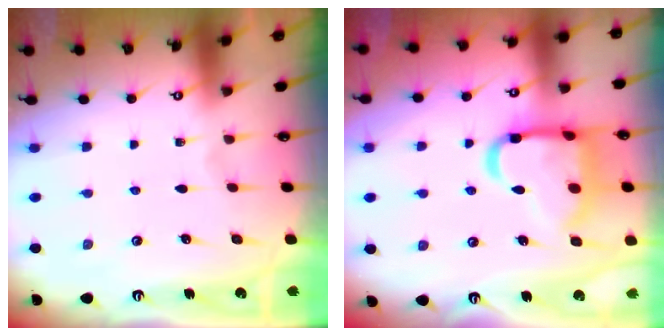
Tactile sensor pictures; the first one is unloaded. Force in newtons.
{"total": 19.5, "press": 19.4, "slide": 1.8}